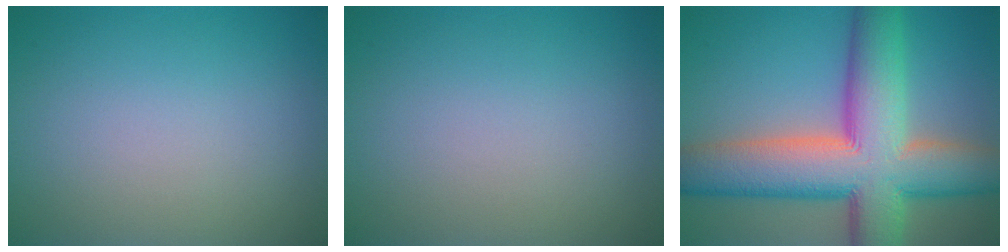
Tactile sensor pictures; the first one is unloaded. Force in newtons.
{"total": 0.0}
{"total": 13.7, "press": 13.7, "slide": 0.8}